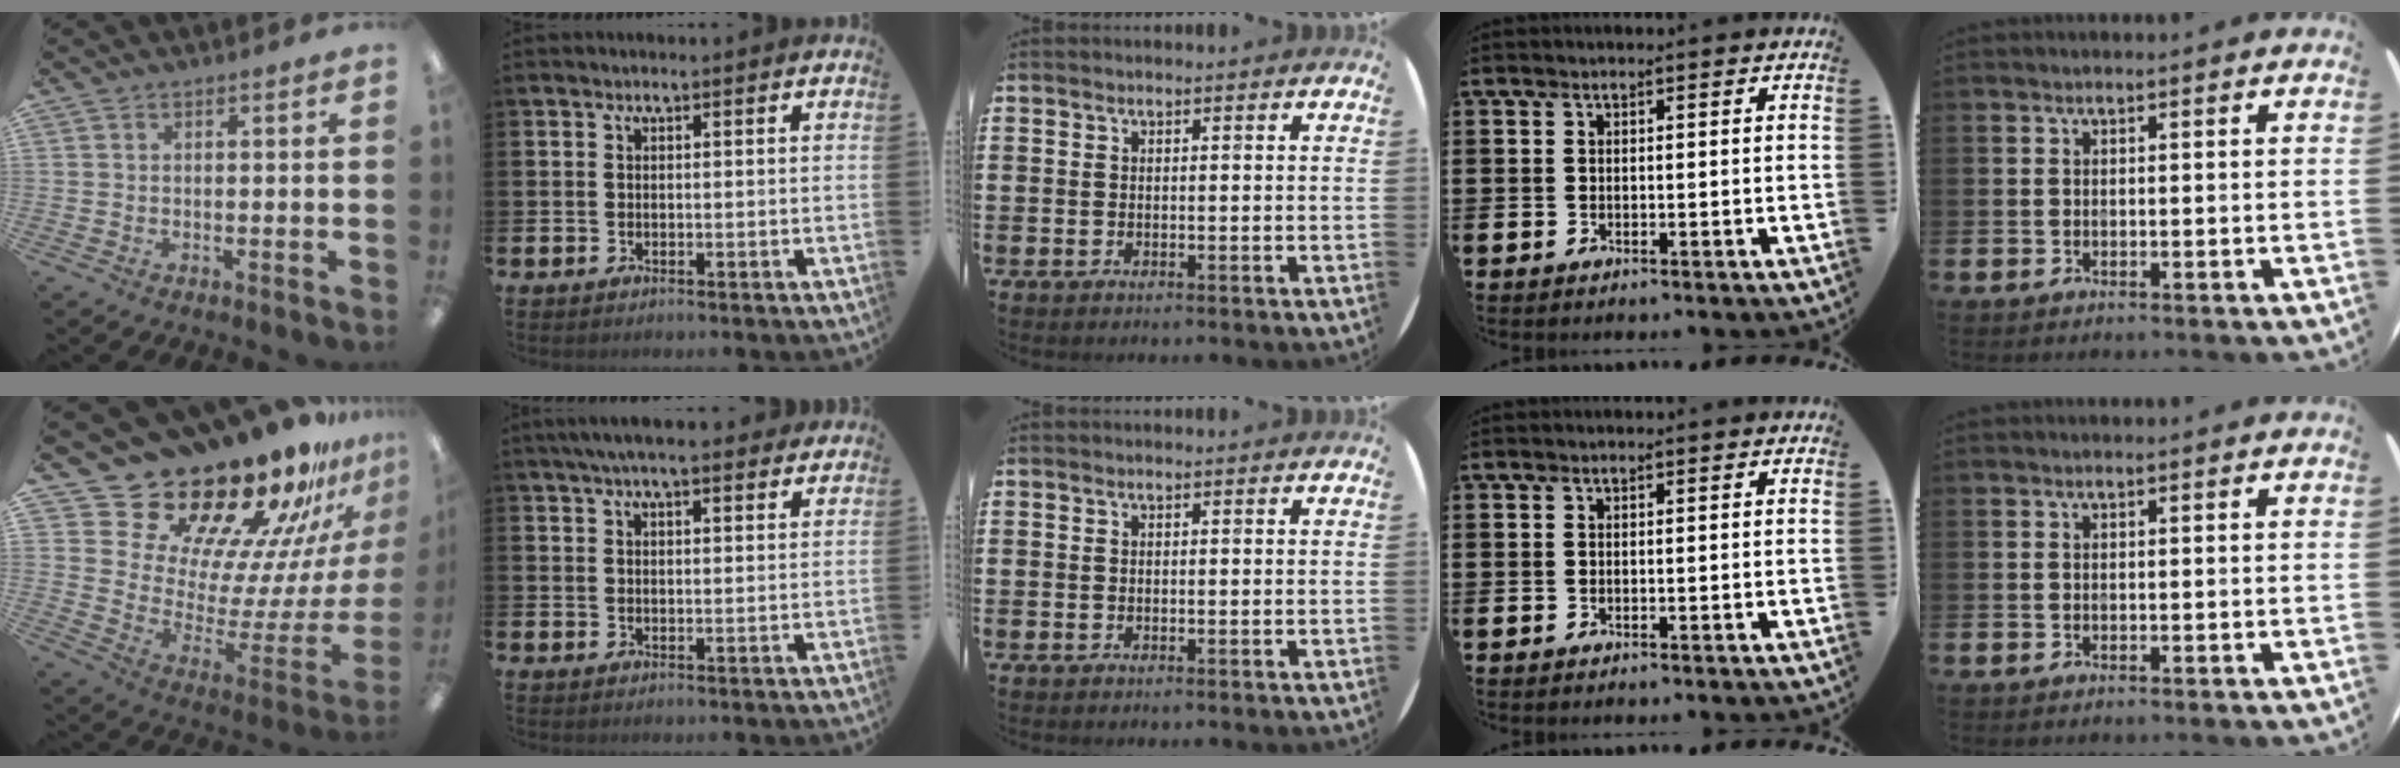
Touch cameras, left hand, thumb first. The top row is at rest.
{"thumb": {"total": 24.2, "force": [21.0, 9.4, 7.4], "torque": [-0.101, -0.189, 0.386]}, "index": {"total": 5.3, "force": [4.7, 0.9, 2.3], "torque": [-0.052, -0.008, 0.085]}}